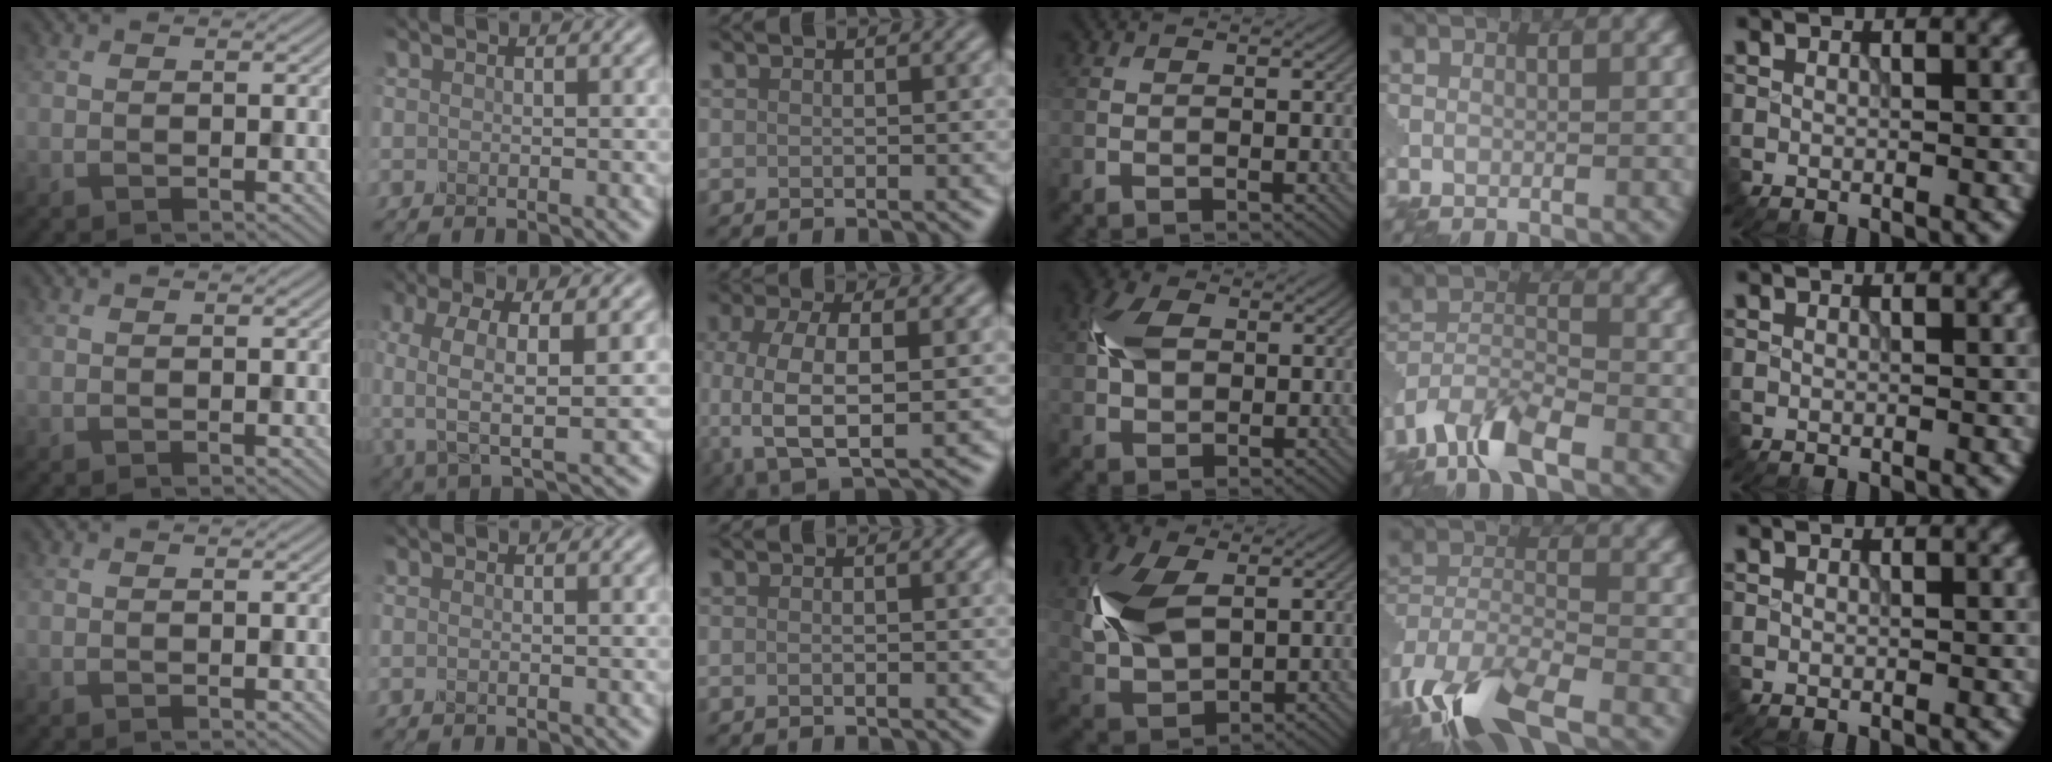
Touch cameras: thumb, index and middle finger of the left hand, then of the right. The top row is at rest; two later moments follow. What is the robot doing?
{"motion": "extract", "object": "pin"}